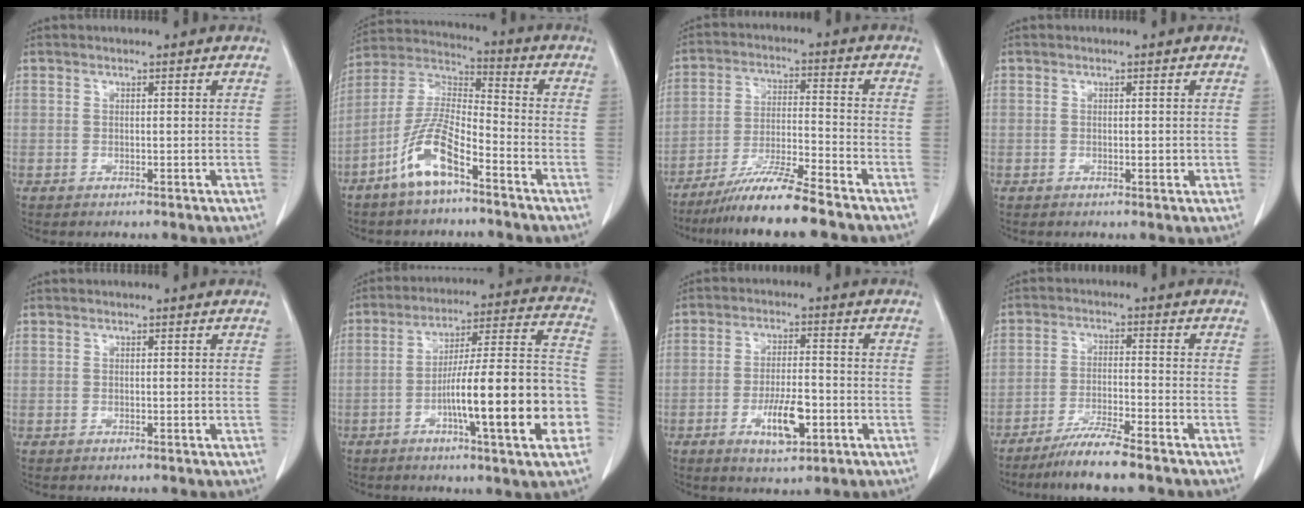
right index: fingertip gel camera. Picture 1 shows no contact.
{"total": 10.9, "force": [-6.4, 2.7, 8.3], "torque": [-0.180, -0.002, -0.126]}
{"total": 9.9, "force": [-8.1, -0.8, 5.6], "torque": [-0.096, -0.024, -0.148]}
{"total": 1.0, "force": [-0.1, 0.6, 0.9], "torque": [-0.009, 0.002, -0.001]}
{"total": 0.0}
{"total": 19.7, "force": [-6.1, 1.4, 18.7], "torque": [-0.237, 0.019, -0.089]}
{"total": 7.2, "force": [-2.7, 2.3, 6.3], "torque": [-0.109, -0.001, -0.039]}
{"total": 6.7, "force": [-5.5, -0.6, 3.8], "torque": [-0.066, -0.022, -0.101]}